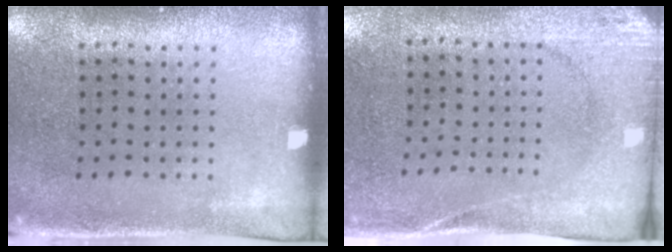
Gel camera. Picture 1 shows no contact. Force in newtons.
{"total": 2.7, "press": 2.0, "slide": 1.7}